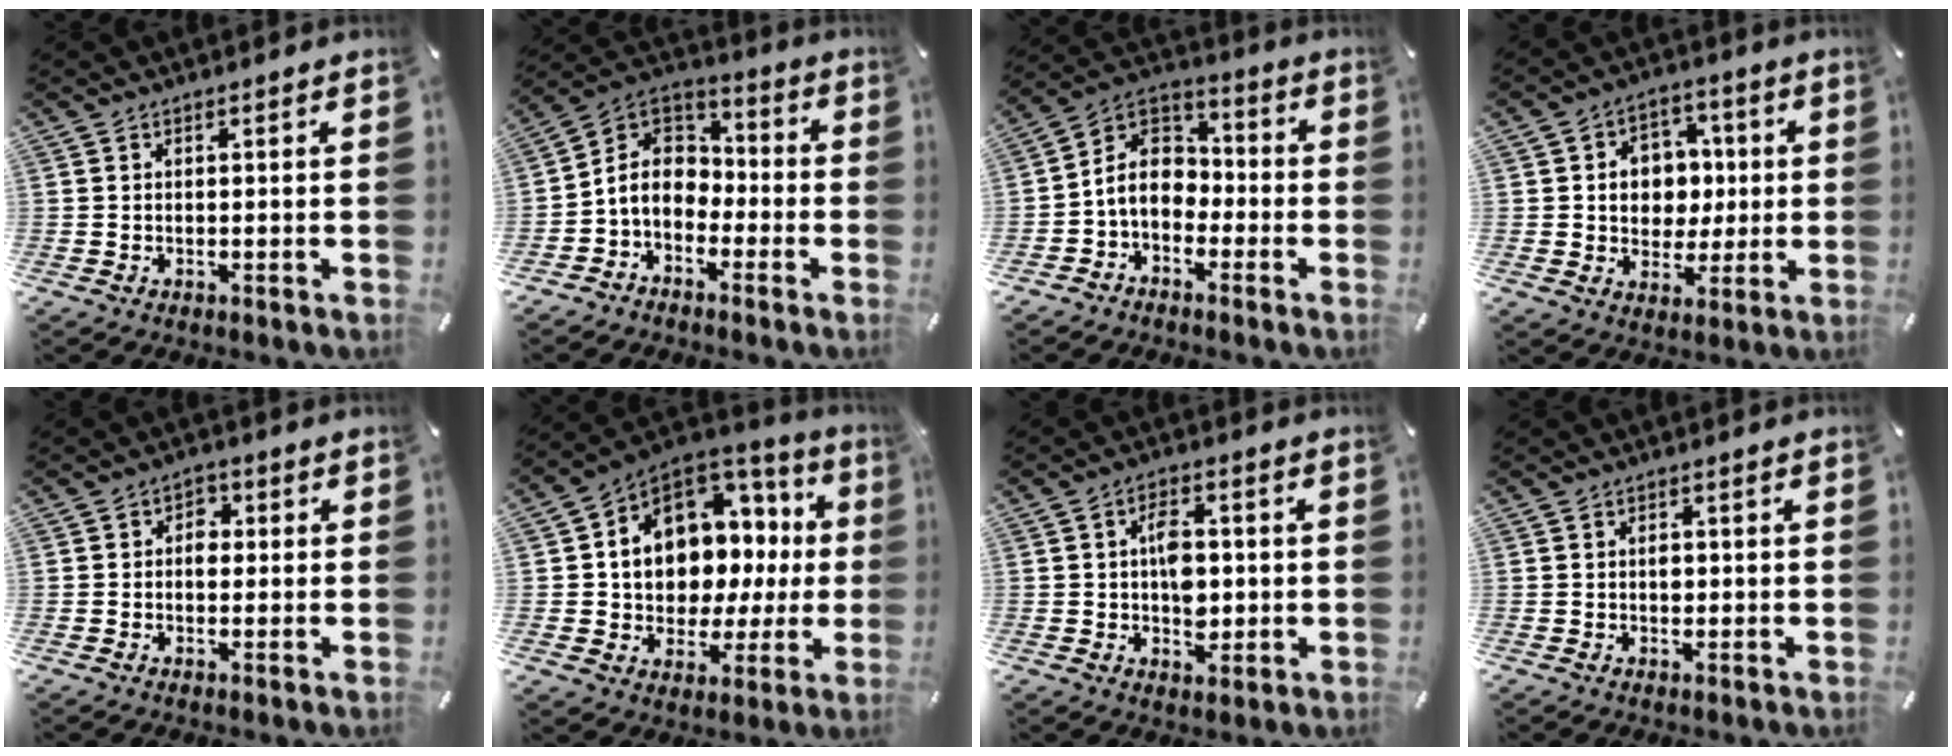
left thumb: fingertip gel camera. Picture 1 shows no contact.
{"total": 8.5, "force": [-3.1, 7.2, 3.3], "torque": [-0.095, 0.008, -0.062]}
{"total": 8.9, "force": [-3.1, 7.2, 4.1], "torque": [-0.099, 0.022, -0.061]}
{"total": 9.0, "force": [0.4, 8.4, 3.4], "torque": [-0.046, 0.007, 0.010]}
{"total": 3.7, "force": [-0.3, 2.9, 2.4], "torque": [-0.021, 0.002, -0.012]}
{"total": 12.1, "force": [4.0, 9.7, 6.0], "torque": [-0.093, -0.057, 0.076]}
{"total": 7.6, "force": [0.1, 5.1, 5.6], "torque": [-0.089, 0.004, -0.001]}
{"total": 1.8, "force": [-0.1, 1.4, 1.2], "torque": [-0.016, 0.001, -0.006]}